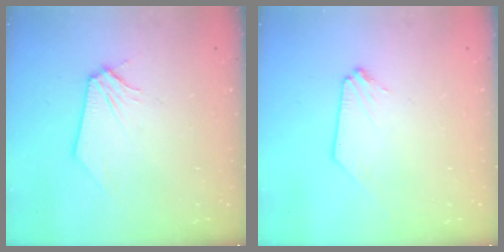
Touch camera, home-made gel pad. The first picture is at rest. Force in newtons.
{"total": 0.0}